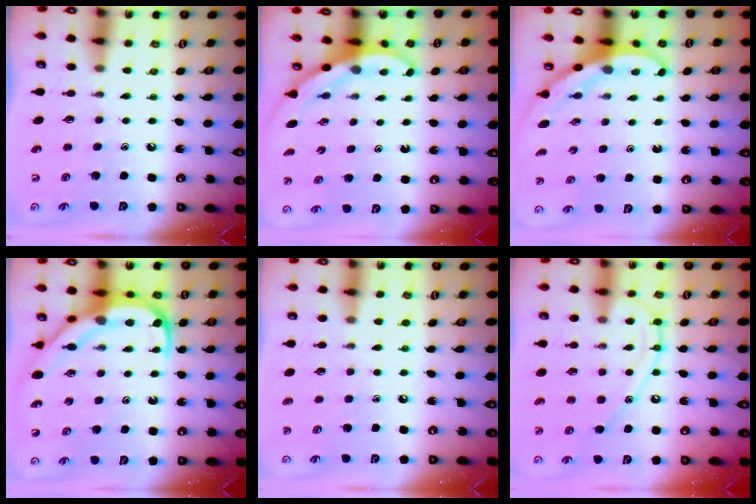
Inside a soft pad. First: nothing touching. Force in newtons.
{"total": 3.2, "press": 3.2, "slide": 0.2}
{"total": 3.3, "press": 3.3, "slide": 0.1}
{"total": 11.8, "press": 11.7, "slide": 1.4}
{"total": 4.1, "press": 4.1, "slide": 0.4}
{"total": 12.8, "press": 12.8, "slide": 1.3}